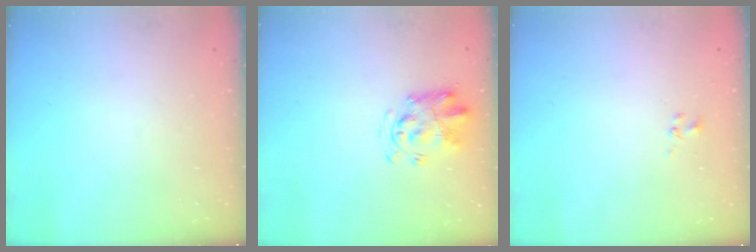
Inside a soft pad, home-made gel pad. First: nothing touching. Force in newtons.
{"total": 3.1, "press": 3.1, "slide": 0.6}
{"total": 0.8, "press": 0.8, "slide": 0.3}